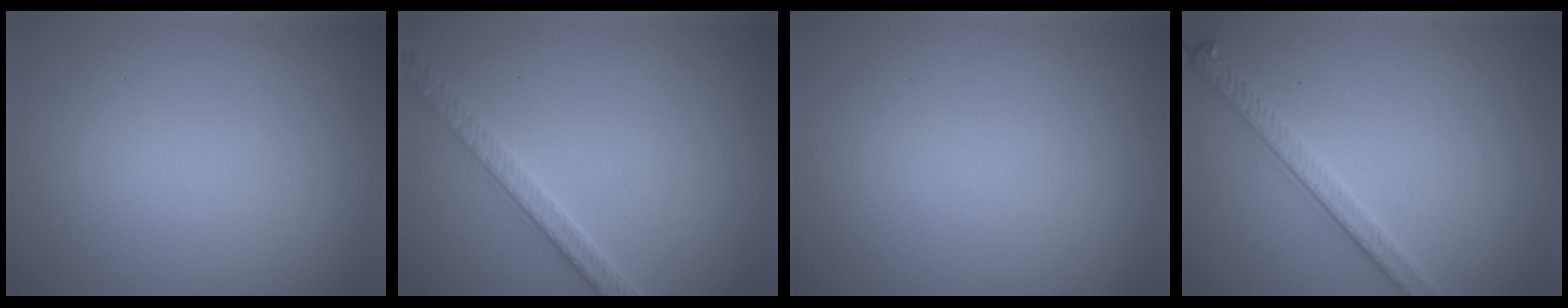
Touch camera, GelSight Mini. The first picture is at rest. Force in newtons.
{"total": 2.8, "press": 2.8, "slide": 0.4}
{"total": 0.0}
{"total": 2.9, "press": 2.5, "slide": 1.5}